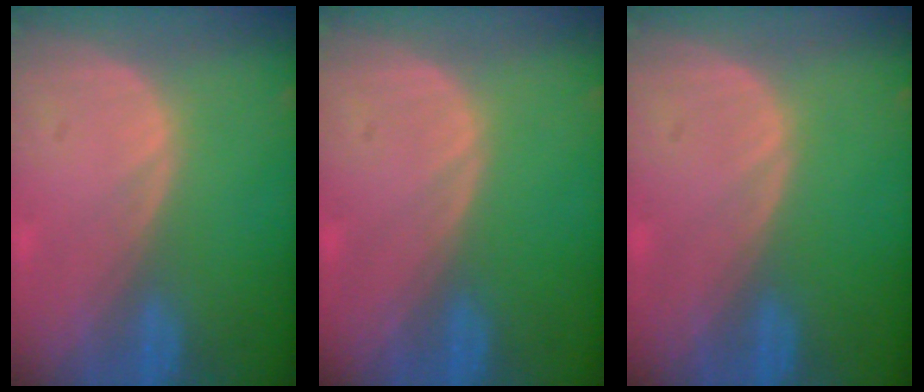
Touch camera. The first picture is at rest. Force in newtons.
{"total": 0.0}
{"total": 0.0}